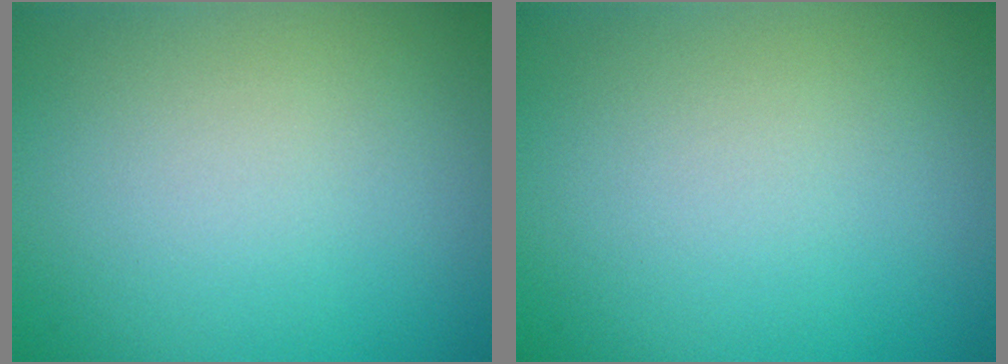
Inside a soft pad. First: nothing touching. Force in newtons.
{"total": 0.0}